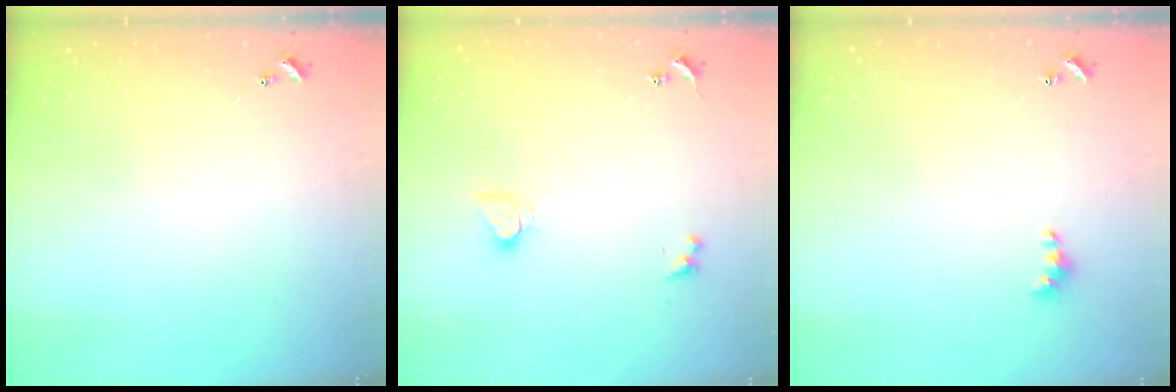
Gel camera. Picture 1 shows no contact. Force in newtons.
{"total": 2.6, "press": 2.6, "slide": 0.2}
{"total": 2.8, "press": 2.8, "slide": 0.5}